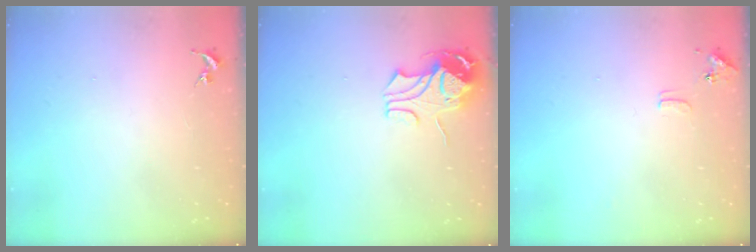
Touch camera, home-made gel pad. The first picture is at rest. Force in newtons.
{"total": 10.1, "press": 10.1, "slide": 0.8}
{"total": 6.9, "press": 6.9, "slide": 0.8}